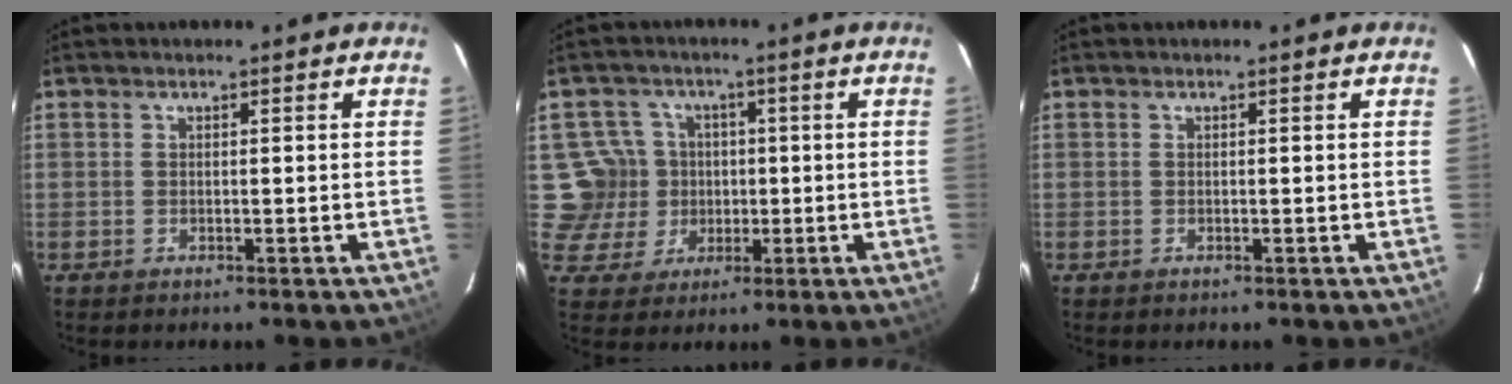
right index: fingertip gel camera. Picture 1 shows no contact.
{"total": 7.8, "force": [-0.1, 7.8, -0.2], "torque": [-0.010, 0.019, -0.003]}
{"total": 0.0}